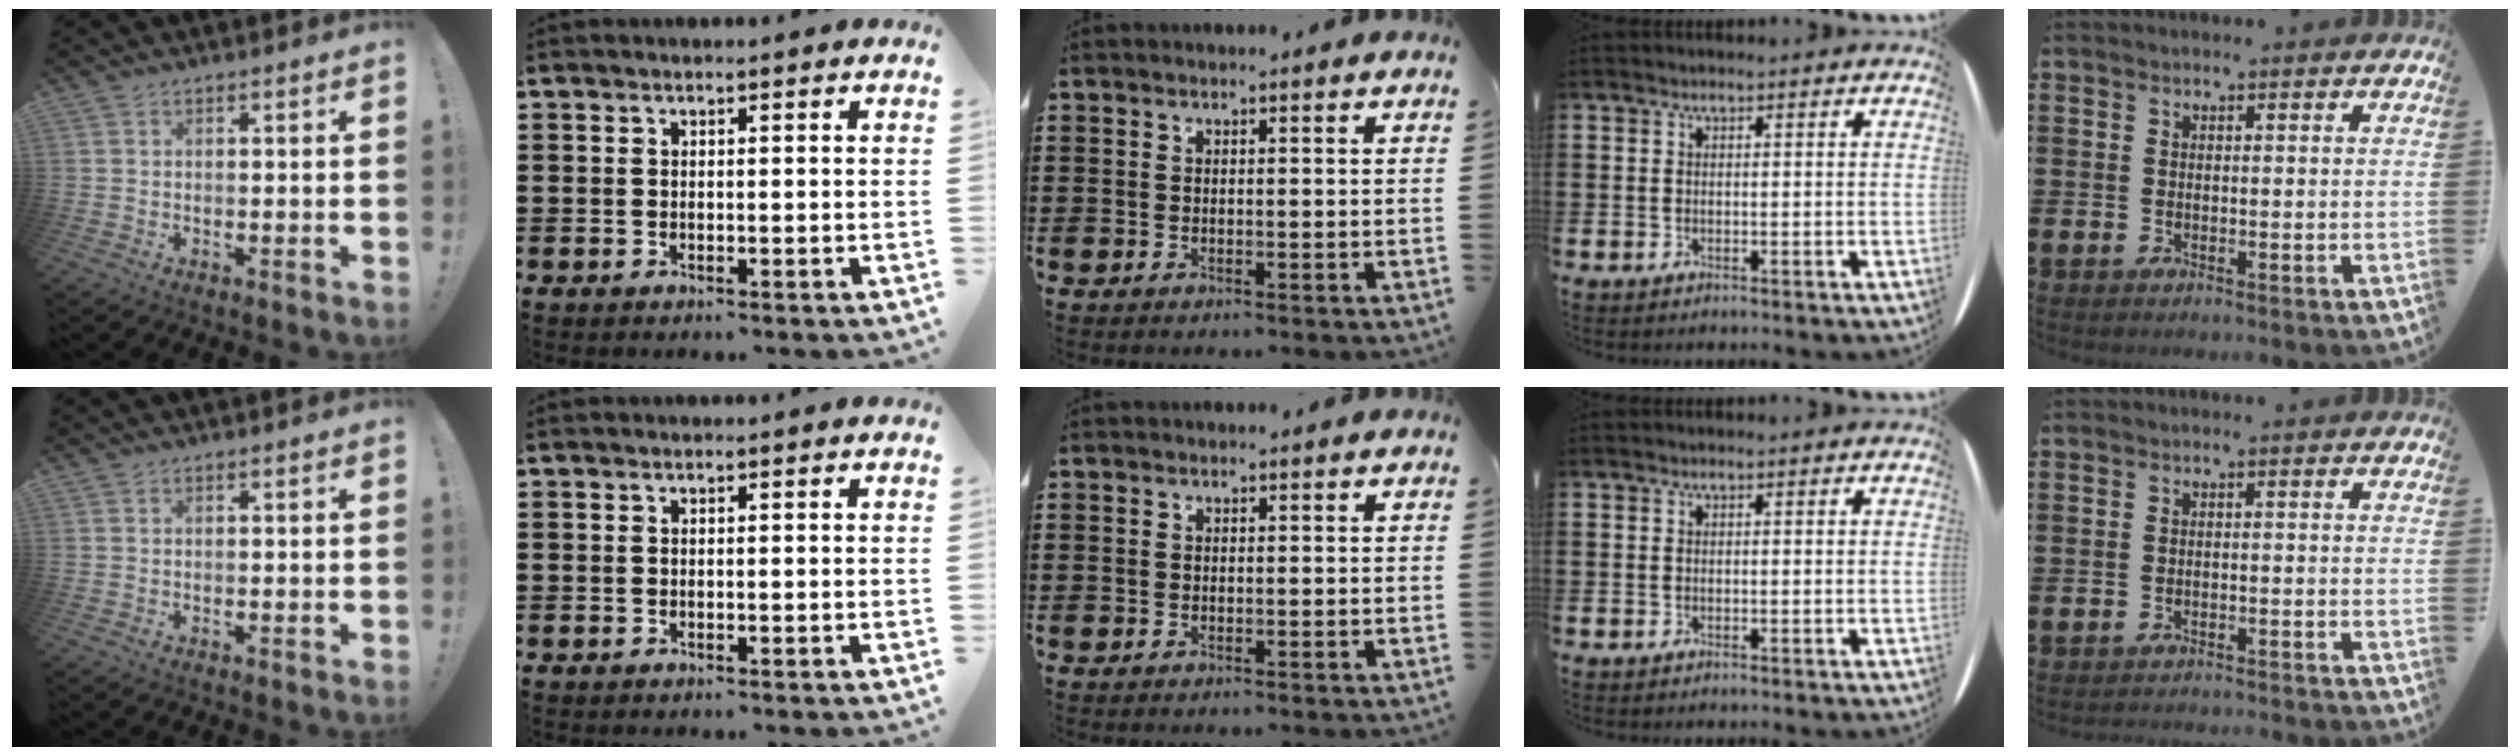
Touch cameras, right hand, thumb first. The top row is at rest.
{"little": {"total": 0.9, "force": [-0.9, -0.1, -0.1], "torque": [-0.002, 0.005, -0.019]}}